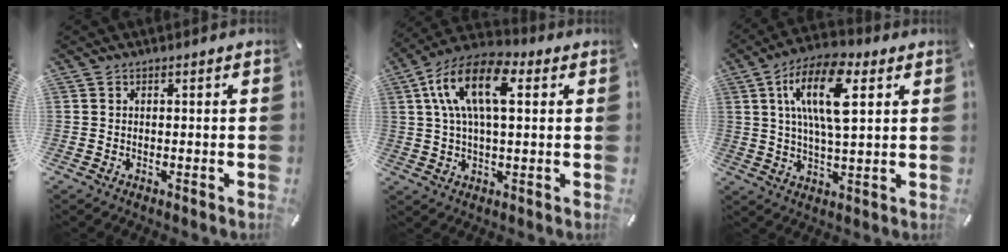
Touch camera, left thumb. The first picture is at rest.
{"total": 13.8, "force": [4.2, 6.9, 11.2], "torque": [-0.235, 0.005, 0.071]}
{"total": 14.2, "force": [5.1, 5.5, 12.1], "torque": [-0.234, 0.003, 0.086]}